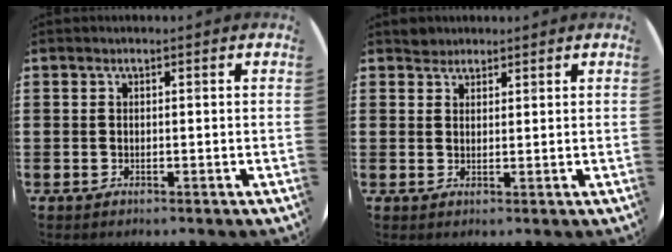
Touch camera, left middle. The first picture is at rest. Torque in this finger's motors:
{"motor_torque": [0.28, -0.22, 0.01, -0.01]}